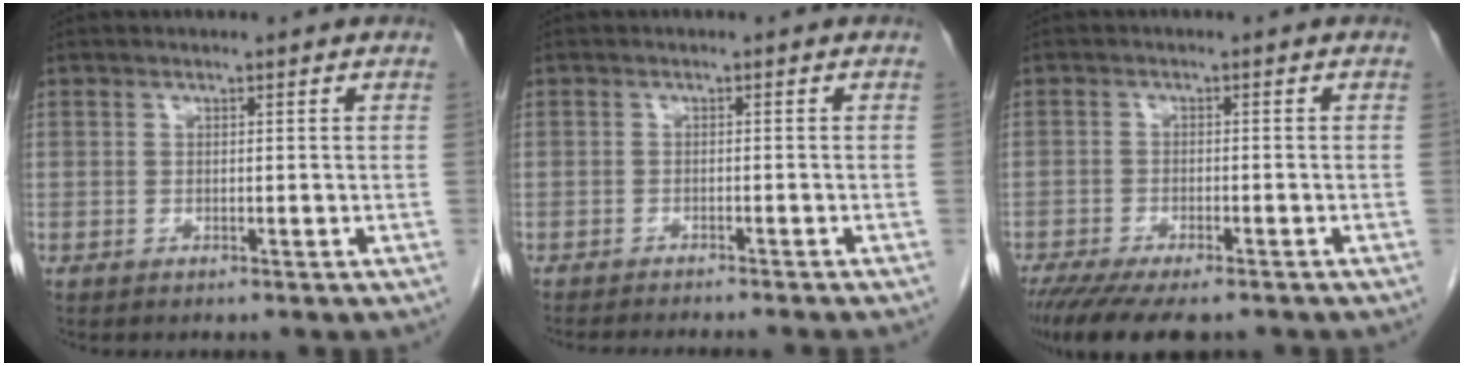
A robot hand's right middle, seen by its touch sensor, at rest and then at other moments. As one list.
[{"total": 8.9, "force": [-8.0, 0.1, 3.7], "torque": [-0.032, -0.019, -0.106]}, {"total": 11.5, "force": [-9.1, 3.1, 6.4], "torque": [-0.110, -0.017, -0.140]}]